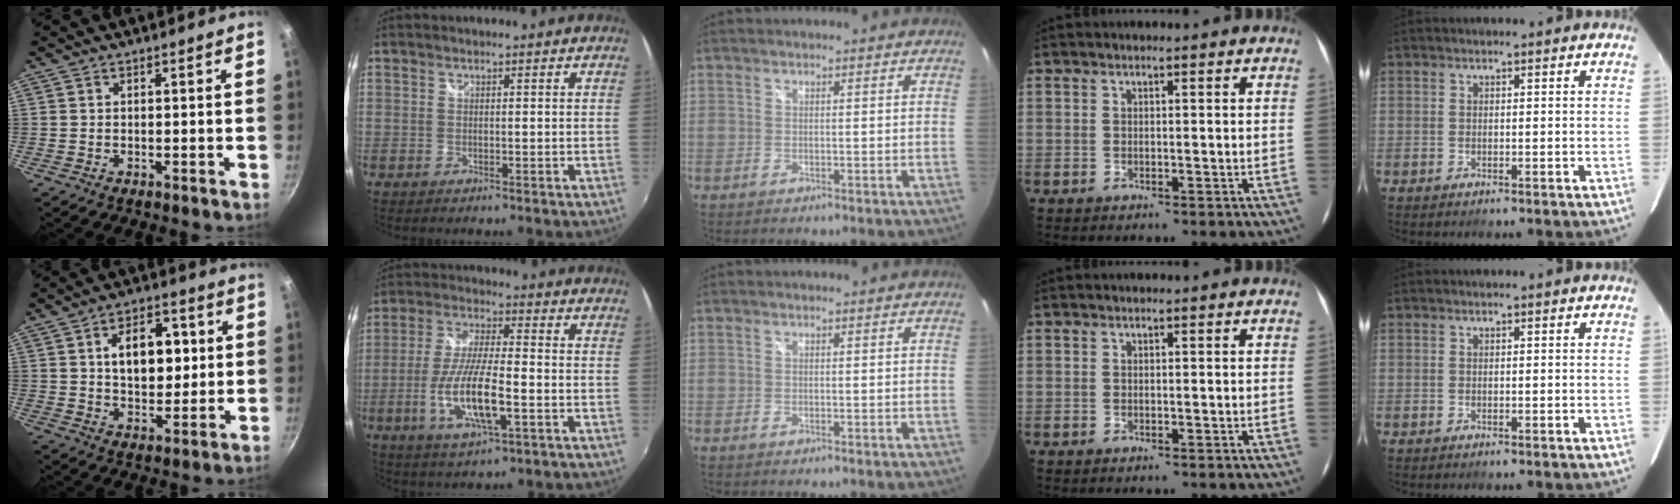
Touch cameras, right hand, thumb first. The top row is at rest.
{"thumb": {"total": 12.1, "force": [2.2, 7.6, 9.2], "torque": [-0.099, 0.001, 0.031]}, "index": {"total": 13.2, "force": [-4.1, 3.3, 12.1], "torque": [-0.247, -0.012, -0.075]}}